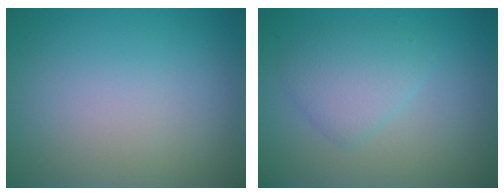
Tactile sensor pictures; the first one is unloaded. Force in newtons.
{"total": 2.8, "press": 2.8, "slide": 0.1}